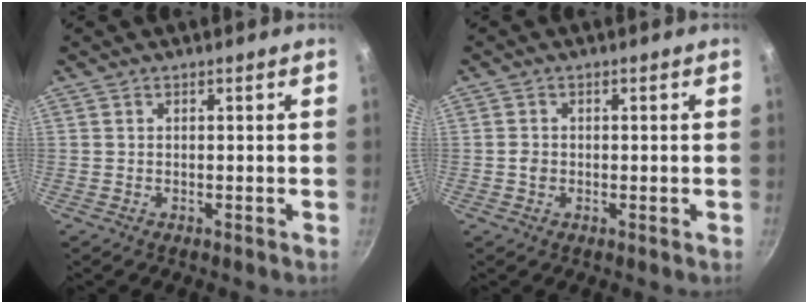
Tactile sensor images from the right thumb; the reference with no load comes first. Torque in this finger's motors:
{"motor_torque": [-0.03, 0.35, 0.40, -0.18, 0.02]}